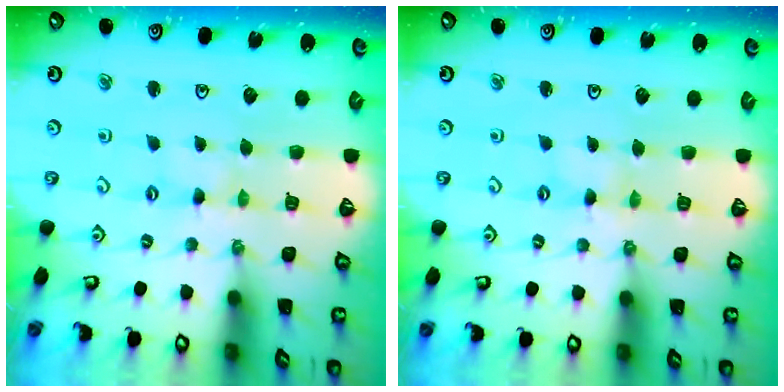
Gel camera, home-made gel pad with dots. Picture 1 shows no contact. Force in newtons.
{"total": 0.9, "press": 0.9, "slide": 0.1}